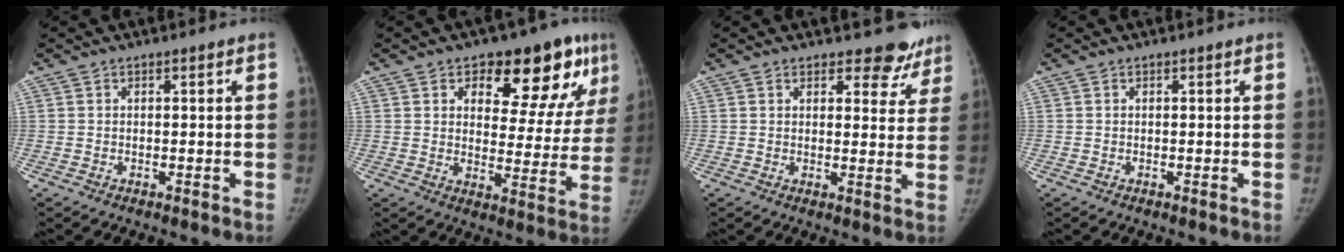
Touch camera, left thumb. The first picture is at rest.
{"total": 17.9, "force": [9.4, 8.8, 12.5], "torque": [-0.099, -0.030, 0.127]}
{"total": 7.4, "force": [6.4, 3.5, 1.4], "torque": [0.029, -0.037, 0.063]}
{"total": 0.0}